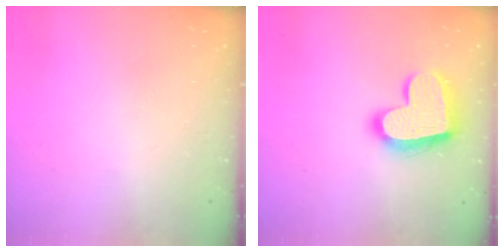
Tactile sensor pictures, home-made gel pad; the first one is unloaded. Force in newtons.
{"total": 18.0, "press": 17.9, "slide": 1.6}